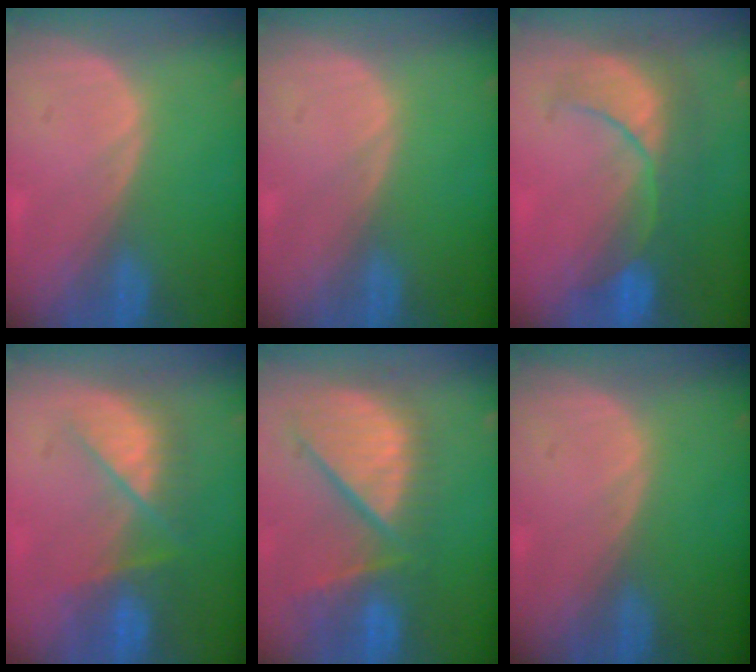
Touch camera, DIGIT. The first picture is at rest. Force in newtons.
{"total": 0.0}
{"total": 8.5, "press": 8.4, "slide": 1.4}
{"total": 7.5, "press": 7.3, "slide": 2.0}
{"total": 11.7, "press": 10.3, "slide": 5.5}
{"total": 0.0}